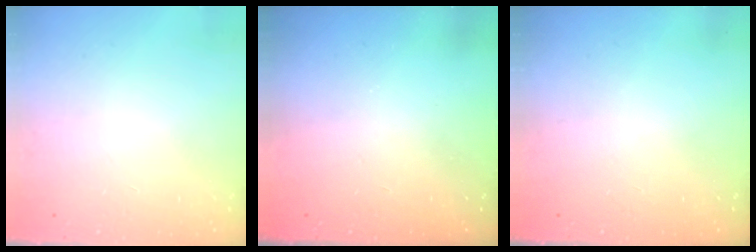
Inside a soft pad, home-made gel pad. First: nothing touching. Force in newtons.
{"total": 0.0}
{"total": 0.0}